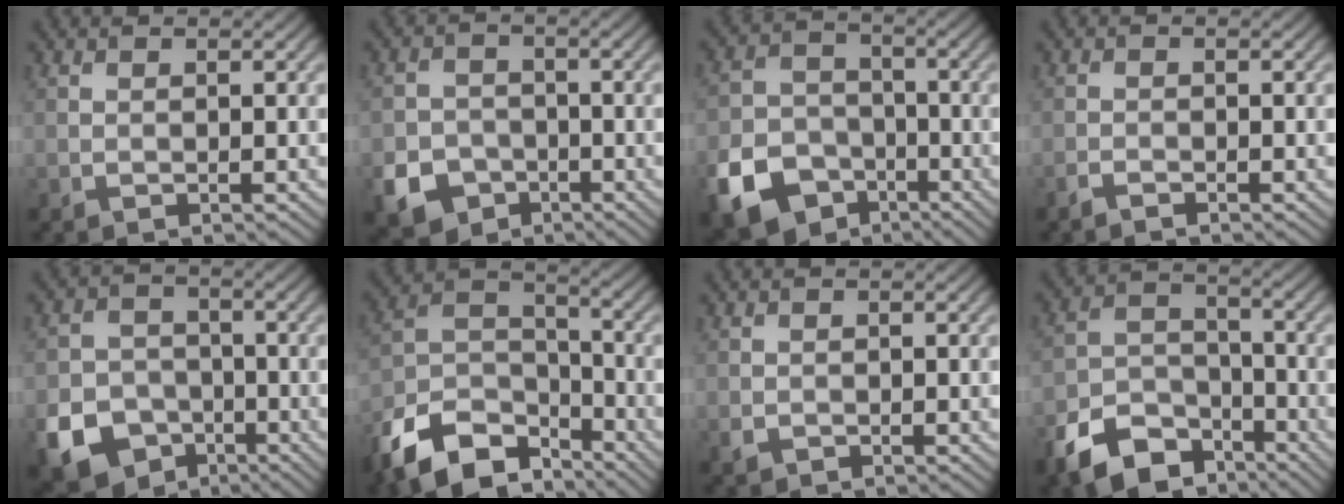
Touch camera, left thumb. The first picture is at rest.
{"total": 6.5, "force": [-3.3, 5.1, 2.5], "torque": [-0.051, -0.015, -0.068]}
{"total": 10.8, "force": [-5.6, 7.7, 5.0], "torque": [-0.125, -0.028, -0.114]}
{"total": 1.1, "force": [-1.0, 0.3, 0.4], "torque": [-0.011, -0.001, -0.022]}
{"total": 10.3, "force": [-5.0, 8.0, 4.2], "torque": [-0.102, -0.038, -0.106]}
{"total": 13.5, "force": [-9.5, 6.9, 6.7], "torque": [-0.158, -0.017, -0.187]}
{"total": 0.9, "force": [-0.4, 0.8, 0.3], "torque": [-0.007, -0.007, -0.006]}
{"total": 10.6, "force": [-6.9, 6.2, 5.0], "torque": [-0.108, -0.021, -0.138]}